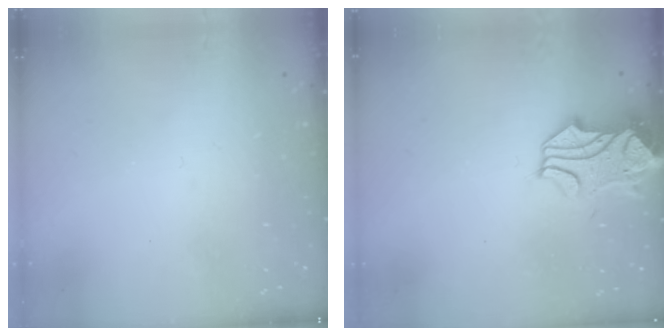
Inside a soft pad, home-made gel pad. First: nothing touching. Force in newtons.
{"total": 2.5, "press": 2.0, "slide": 1.4}